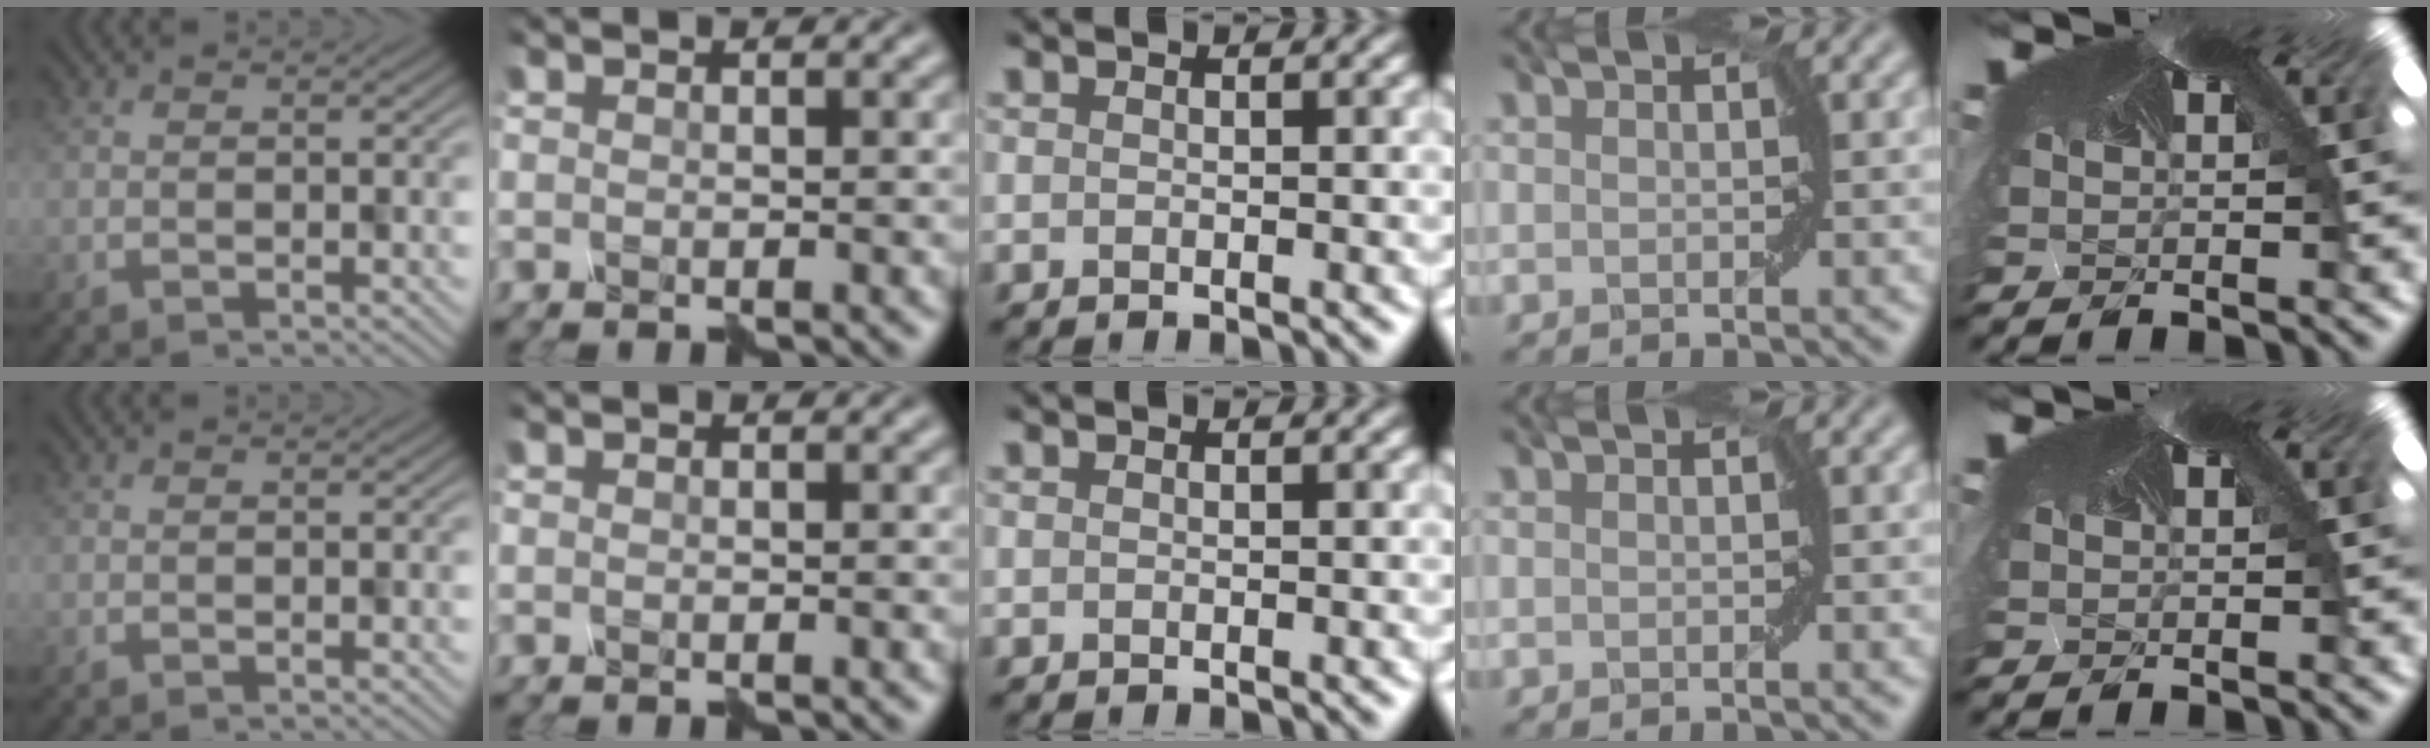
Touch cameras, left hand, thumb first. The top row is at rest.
{}